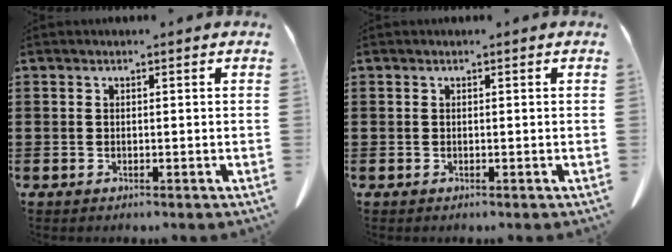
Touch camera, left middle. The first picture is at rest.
{"total": 0.0}